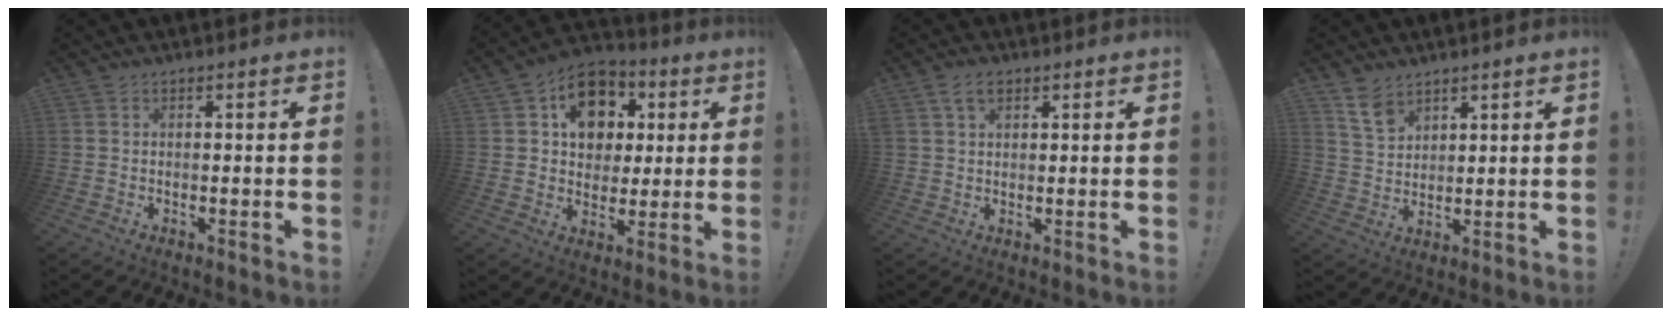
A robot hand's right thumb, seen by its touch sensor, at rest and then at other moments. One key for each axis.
{"total": 14.4, "fx": 4.8, "fy": 11.8, "fz": 6.8, "tx": -0.084, "ty": -0.010, "tz": 0.095}
{"total": 4.7, "fx": 2.6, "fy": 2.8, "fz": 2.8, "tx": -0.045, "ty": -0.003, "tz": 0.049}
{"total": 7.9, "fx": 5.8, "fy": 4.5, "fz": 2.9, "tx": -0.046, "ty": -0.035, "tz": 0.111}